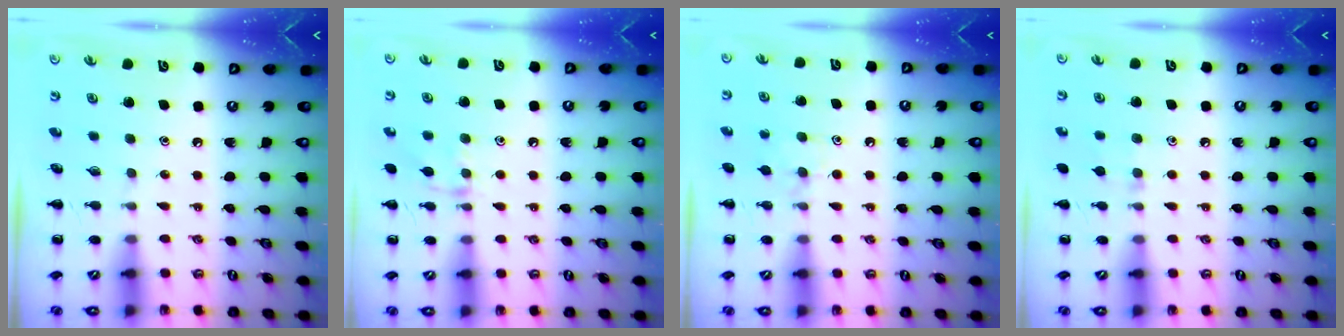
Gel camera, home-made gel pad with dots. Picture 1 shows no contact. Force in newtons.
{"total": 7.6, "press": 7.5, "slide": 1.0}
{"total": 7.0, "press": 6.8, "slide": 1.8}
{"total": 4.9, "press": 4.4, "slide": 2.0}